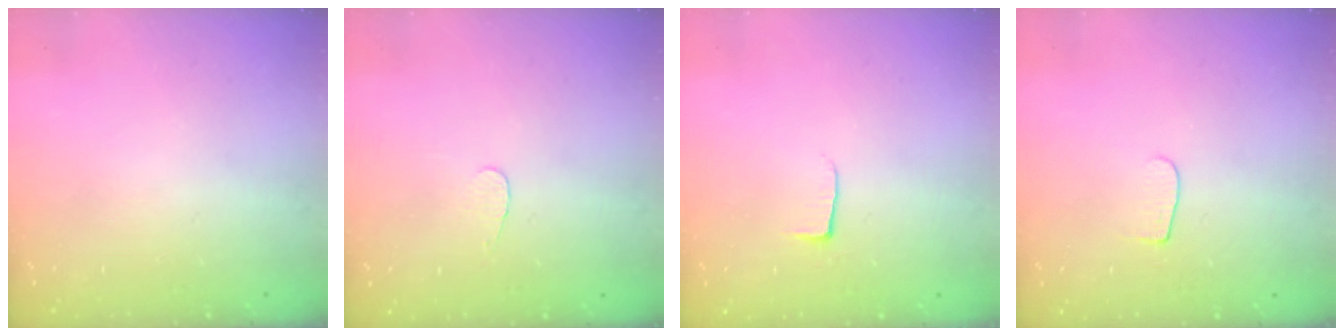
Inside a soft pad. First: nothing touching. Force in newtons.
{"total": 2.8, "press": 2.8, "slide": 0.3}
{"total": 3.8, "press": 3.8, "slide": 0.5}
{"total": 3.8, "press": 3.8, "slide": 0.5}